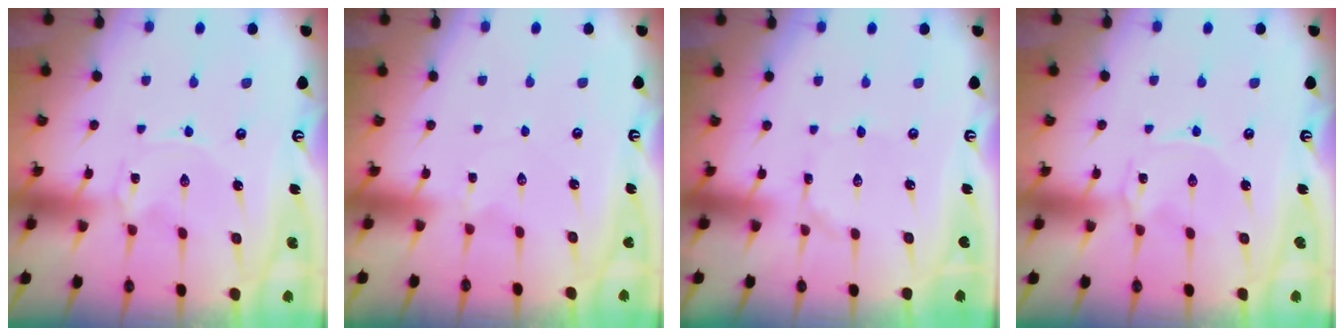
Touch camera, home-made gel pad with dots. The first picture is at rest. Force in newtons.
{"total": 2.1, "press": 2.1, "slide": 0.3}
{"total": 0.9, "press": 0.9, "slide": 0.1}
{"total": 0.6, "press": 0.6, "slide": 0.2}